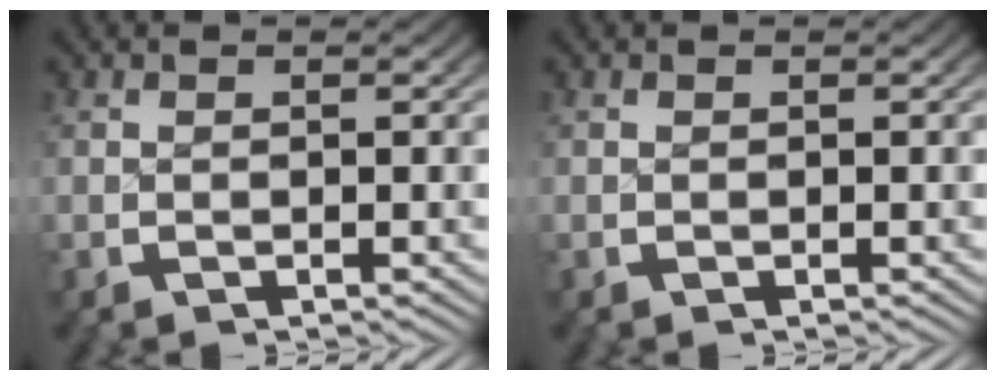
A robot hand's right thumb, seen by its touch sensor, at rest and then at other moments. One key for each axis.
{"total": 0.0}